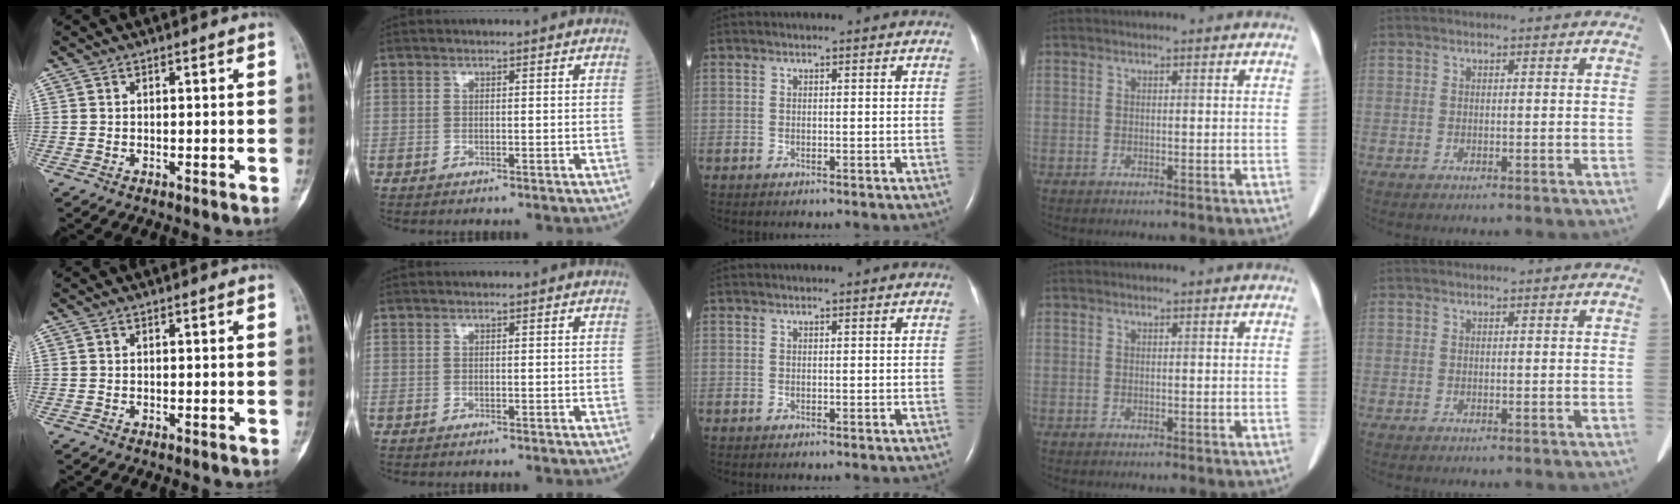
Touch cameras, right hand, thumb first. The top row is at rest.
{}